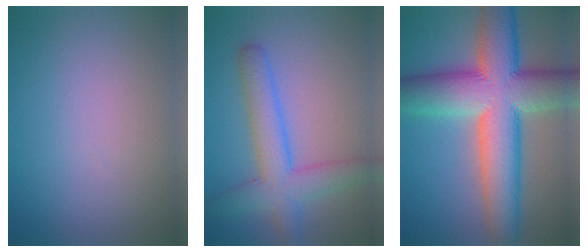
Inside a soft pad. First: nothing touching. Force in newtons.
{"total": 5.8, "press": 5.8, "slide": 0.3}
{"total": 13.7, "press": 13.7, "slide": 0.5}